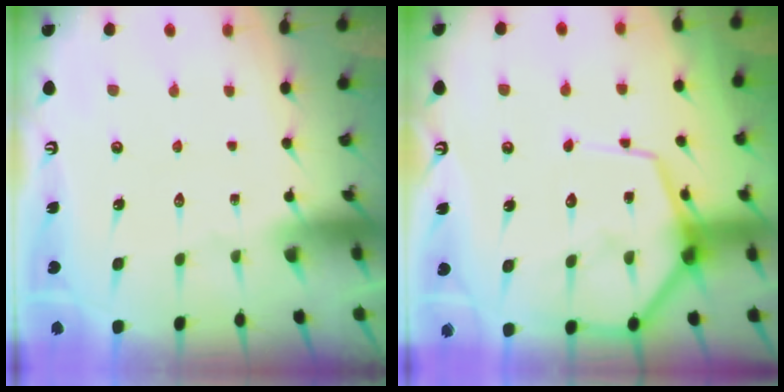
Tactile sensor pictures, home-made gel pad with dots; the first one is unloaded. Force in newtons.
{"total": 10.6, "press": 10.5, "slide": 1.2}